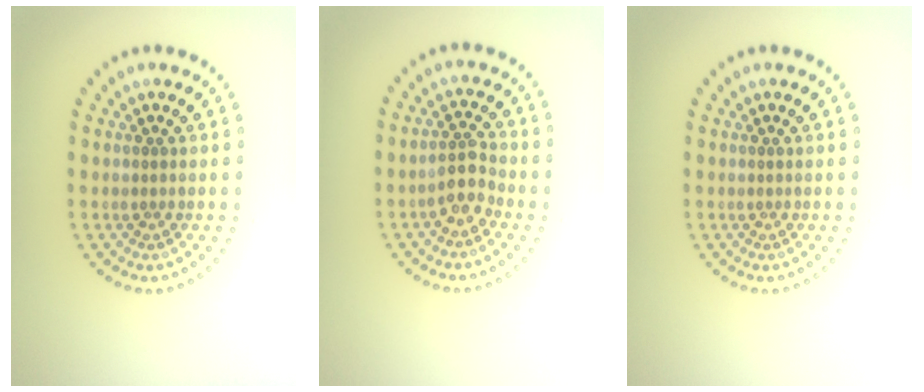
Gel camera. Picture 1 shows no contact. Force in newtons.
{"total": 2.5, "press": 2.2, "slide": 1.2}
{"total": 0.0}